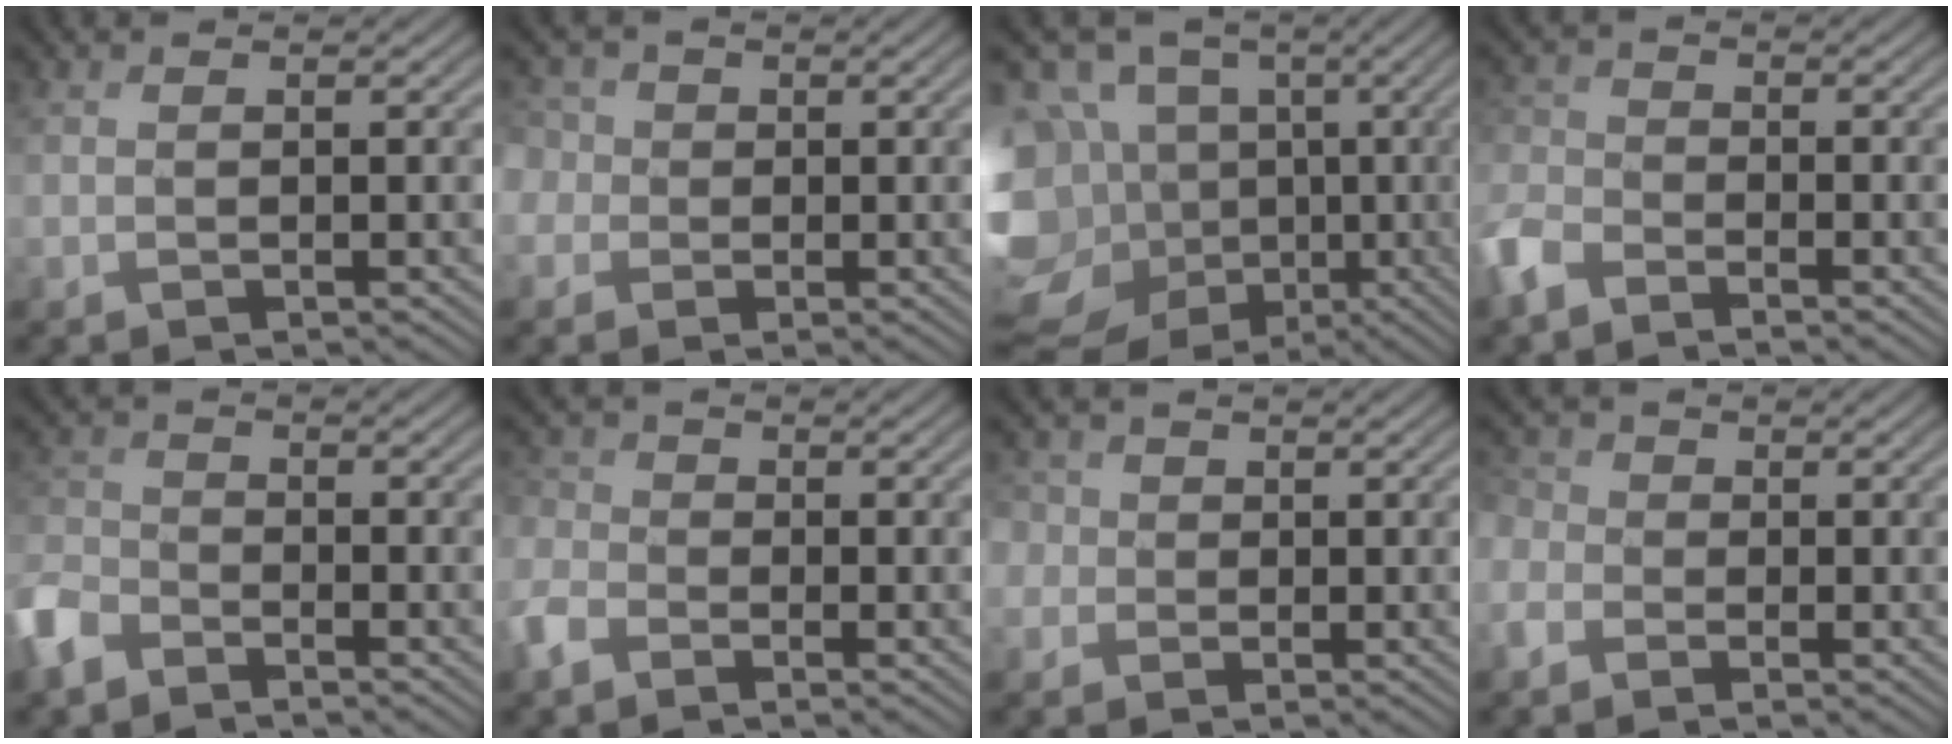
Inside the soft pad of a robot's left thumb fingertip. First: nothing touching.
{"total": 5.3, "force": [0.7, 4.8, 2.1], "torque": [-0.080, 0.014, -0.012]}
{"total": 18.7, "force": [-4.6, 14.6, 10.7], "torque": [-0.277, 0.020, -0.060]}
{"total": 5.0, "force": [-3.6, 2.6, 2.3], "torque": [-0.060, -0.002, -0.093]}
{"total": 5.6, "force": [-4.0, 3.0, 2.4], "torque": [-0.064, -0.003, -0.099]}
{"total": 4.4, "force": [-2.6, 3.0, 1.9], "torque": [-0.060, 0.000, -0.071]}
{"total": 4.0, "force": [0.7, 3.7, 1.3], "torque": [-0.046, 0.011, -0.015]}
{"total": 3.7, "force": [-1.8, 2.9, 1.3], "torque": [-0.048, 0.002, -0.054]}